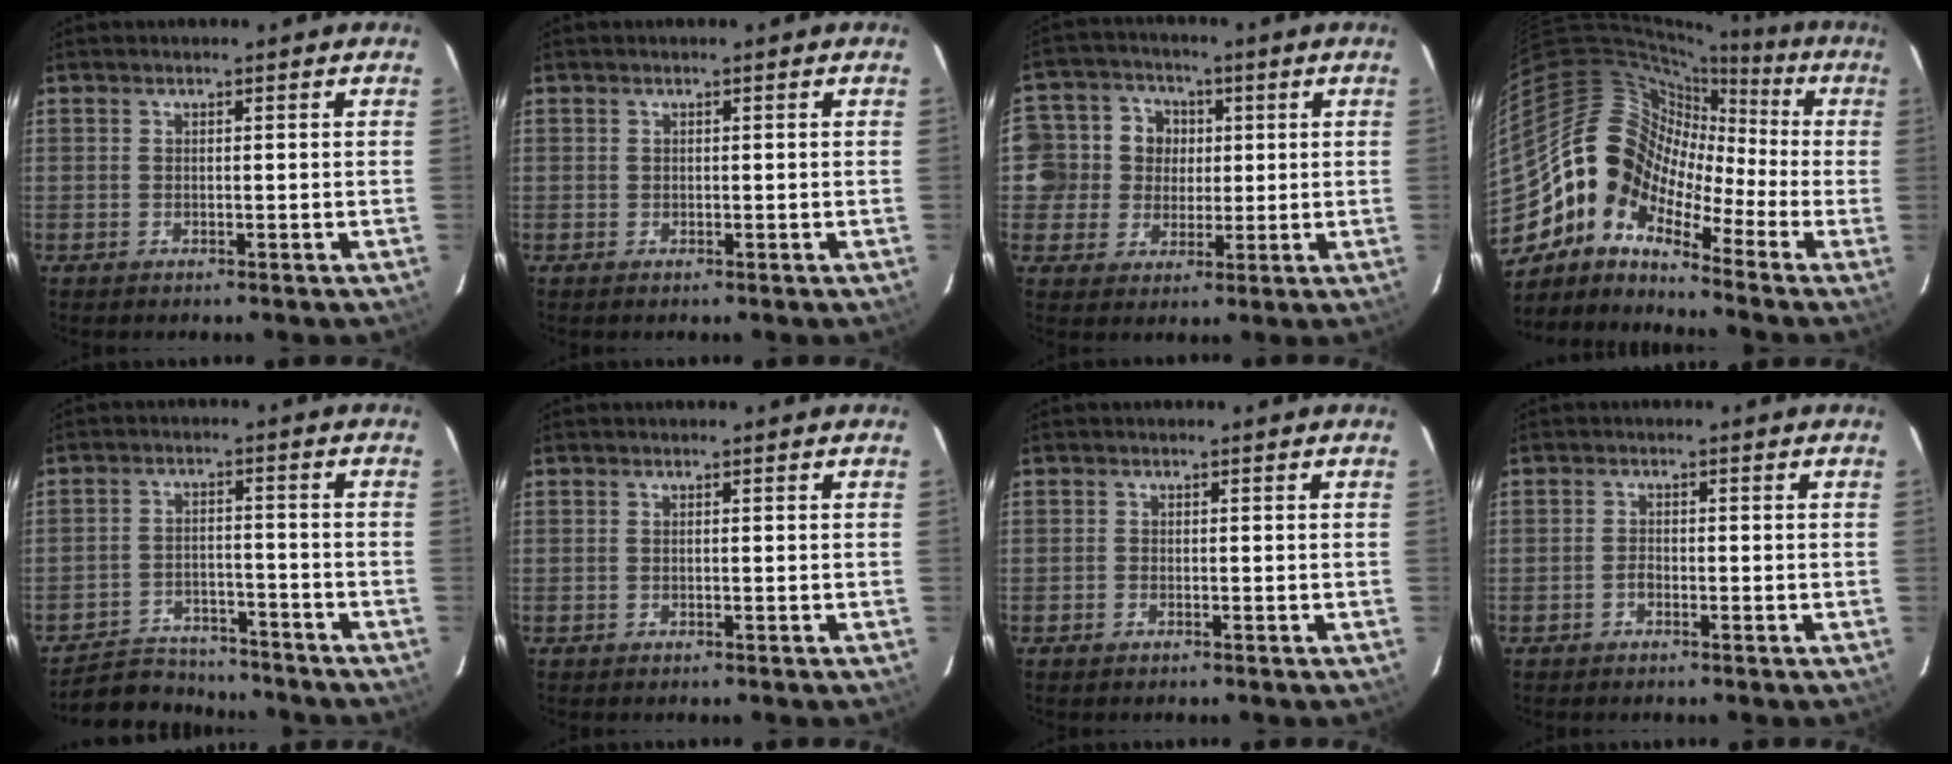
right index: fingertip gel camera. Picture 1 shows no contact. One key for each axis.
{"total": 0.0}
{"total": 9.5, "fx": 0.8, "fy": 9.2, "fz": 2.4, "tx": -0.067, "ty": 0.024, "tz": 0.008}
{"total": 12.2, "fx": -6.1, "fy": 9.2, "fz": 5.2, "tx": -0.096, "ty": 0.027, "tz": -0.150}
{"total": 12.2, "fx": -11.2, "fy": 3.8, "fz": 3.0, "tx": -0.085, "ty": 0.010, "tz": -0.165}
{"total": 0.0}
{"total": 0.7, "fx": -0.5, "fy": 0.3, "fz": 0.2, "tx": -0.007, "ty": 0.000, "tz": -0.011}
{"total": 1.1, "fx": -0.7, "fy": 0.6, "fz": 0.5, "tx": -0.009, "ty": 0.003, "tz": -0.014}